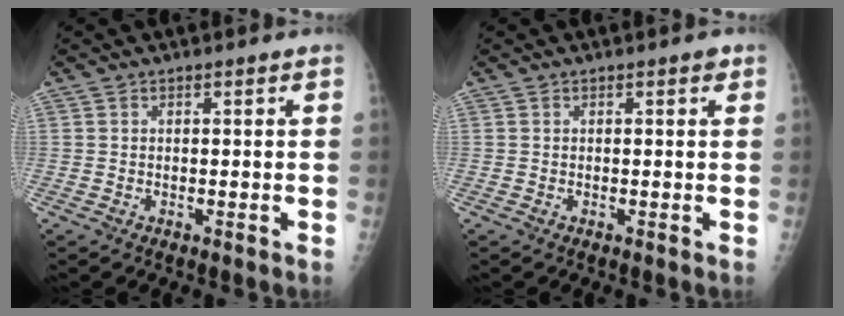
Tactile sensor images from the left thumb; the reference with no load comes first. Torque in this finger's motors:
{"motor_torque": [0.19, 0.03, 0.12, 0.15, 0.00]}